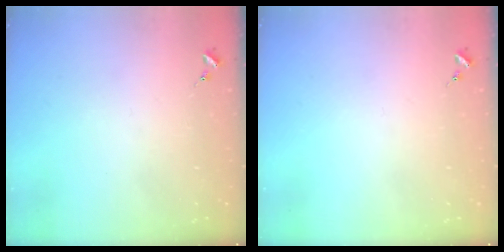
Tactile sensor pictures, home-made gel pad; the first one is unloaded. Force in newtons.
{"total": 0.0}